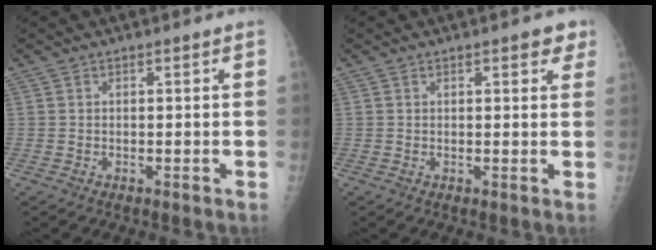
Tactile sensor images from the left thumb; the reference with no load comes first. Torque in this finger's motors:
{"motor_torque": [0.47, 0.44, 0.53, -0.02, 0.12]}